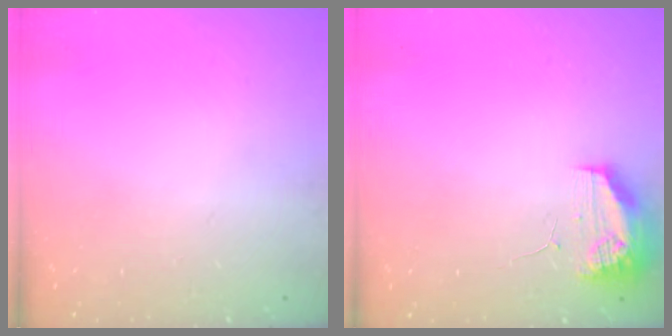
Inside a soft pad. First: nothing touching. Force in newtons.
{"total": 9.7, "press": 9.6, "slide": 1.5}